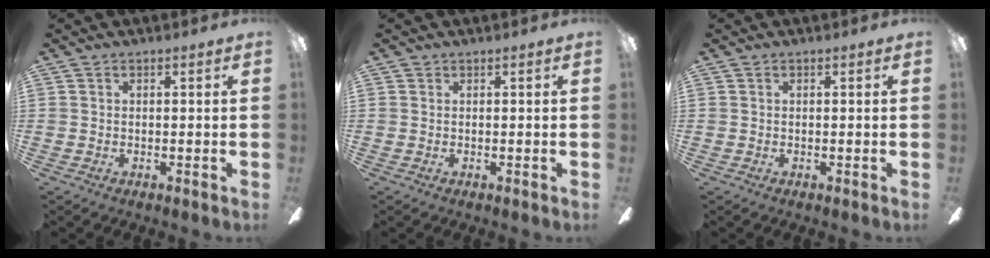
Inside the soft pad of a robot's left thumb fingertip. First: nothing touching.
{"total": 0.0}
{"total": 0.0}